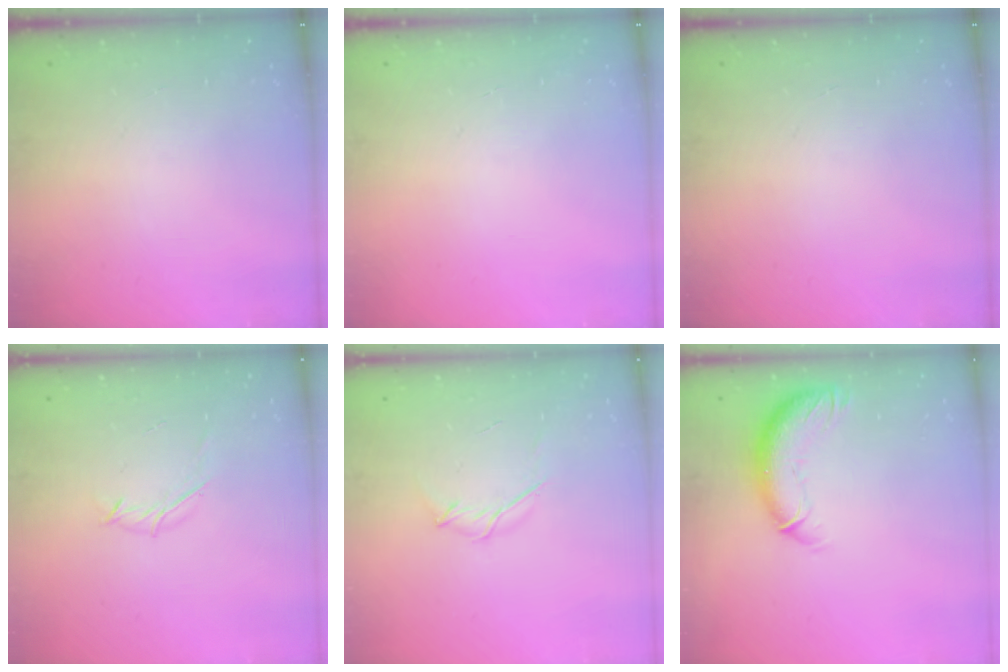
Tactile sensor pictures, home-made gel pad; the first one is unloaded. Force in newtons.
{"total": 0.0}
{"total": 0.0}
{"total": 3.9, "press": 3.8, "slide": 0.8}
{"total": 4.0, "press": 3.9, "slide": 0.9}
{"total": 11.5, "press": 11.2, "slide": 2.6}